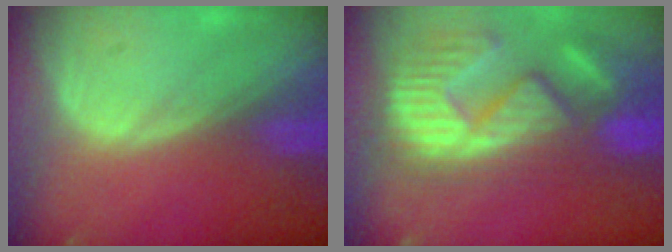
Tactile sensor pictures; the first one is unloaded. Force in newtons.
{"total": 13.4, "press": 12.2, "slide": 5.7}